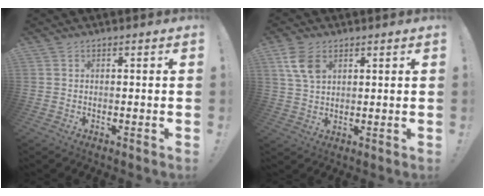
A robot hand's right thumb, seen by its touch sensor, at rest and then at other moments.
{"total": 7.9, "force": [3.4, 5.1, 5.0], "torque": [-0.091, -0.006, 0.069]}